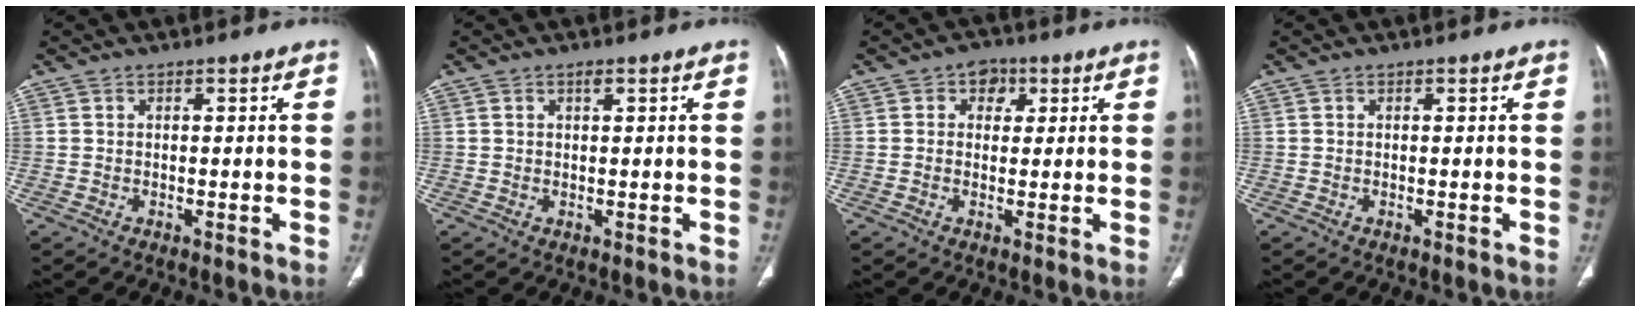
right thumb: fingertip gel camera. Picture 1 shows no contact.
{"total": 1.0, "force": [0.6, 0.4, 0.8], "torque": [-0.012, -0.001, 0.010]}
{"total": 4.0, "force": [1.4, 3.2, 2.0], "torque": [0.003, 0.003, 0.013]}
{"total": 0.0}